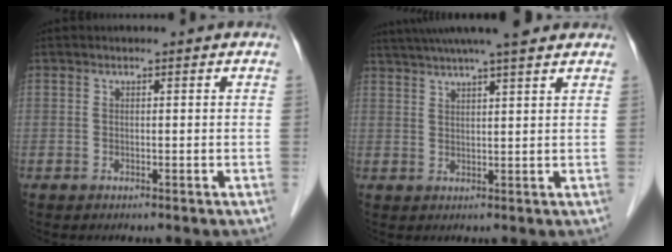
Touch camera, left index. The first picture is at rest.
{"total": 14.1, "force": [12.1, 0.5, 7.2], "torque": [-0.126, 0.037, 0.174]}